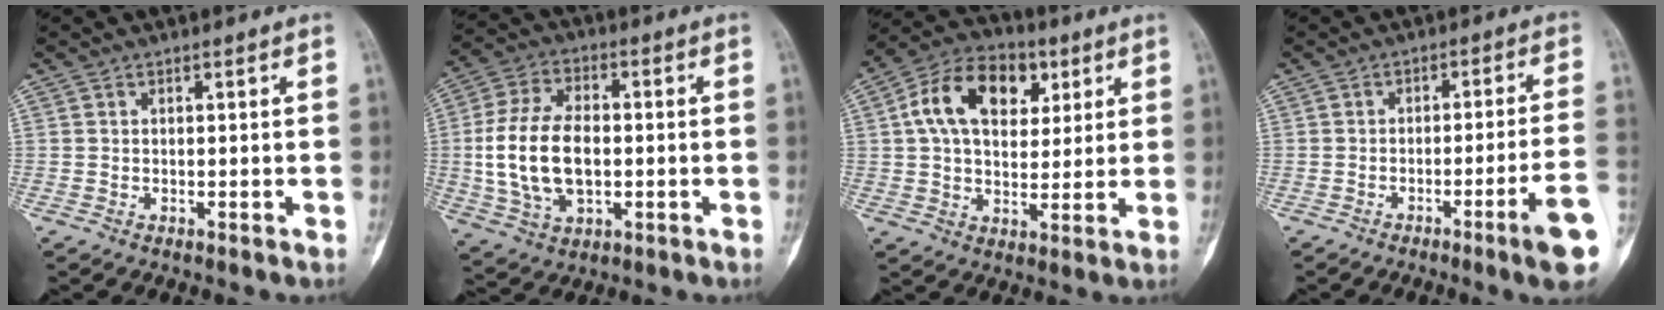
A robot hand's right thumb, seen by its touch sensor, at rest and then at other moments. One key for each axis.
{"total": 15.3, "fx": -0.8, "fy": 9.3, "fz": 12.2, "tx": -0.234, "ty": 0.009, "tz": -0.008}
{"total": 15.7, "fx": 4.9, "fy": 10.4, "fz": 10.6, "tx": -0.155, "ty": 0.006, "tz": 0.078}
{"total": 9.8, "fx": -4.5, "fy": -0.2, "fz": 8.7, "tx": -0.123, "ty": 0.017, "tz": -0.065}